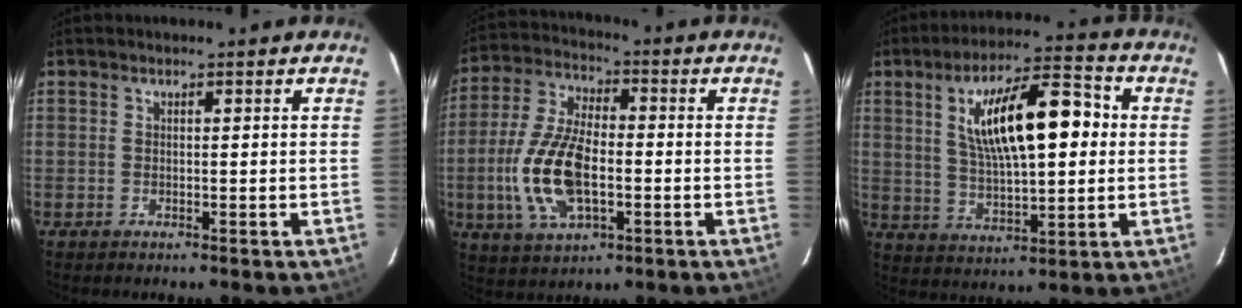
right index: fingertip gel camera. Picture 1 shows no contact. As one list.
[{"total": 14.9, "force": [-3.0, 7.2, 12.7], "torque": [-0.273, 0.000, -0.052]}, {"total": 15.8, "force": [3.2, 5.2, 14.6], "torque": [-0.248, 0.021, 0.063]}]